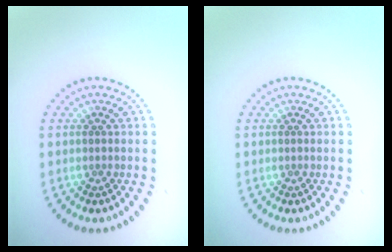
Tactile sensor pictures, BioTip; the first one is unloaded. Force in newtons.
{"total": 0.0}